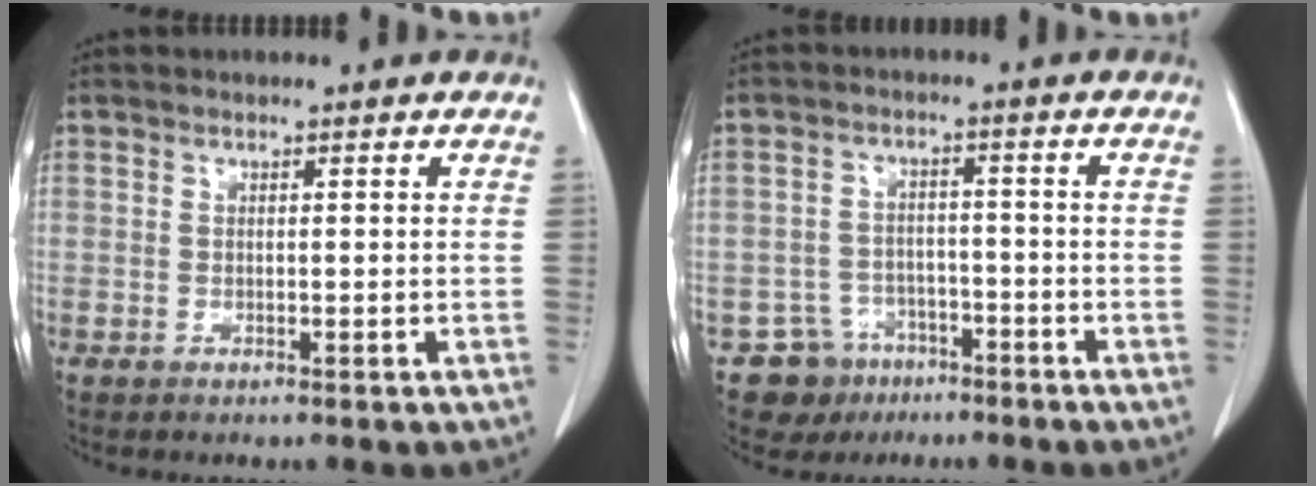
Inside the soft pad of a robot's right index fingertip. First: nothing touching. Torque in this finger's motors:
{"motor_torque": [-1.55, 0.50, -1.05, -0.21]}